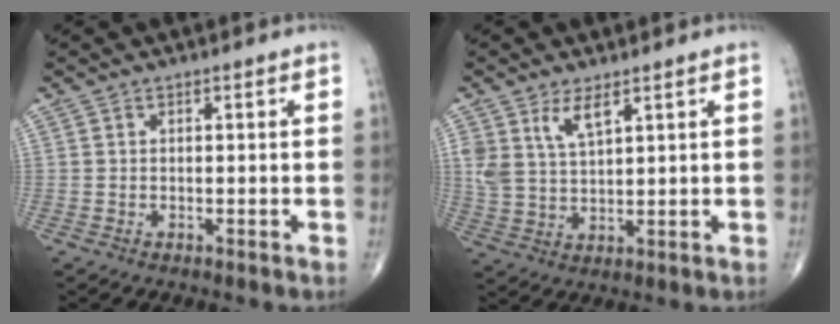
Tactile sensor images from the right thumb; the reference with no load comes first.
{"total": 5.9, "force": [3.4, 2.4, 4.2], "torque": [-0.082, -0.017, 0.075]}